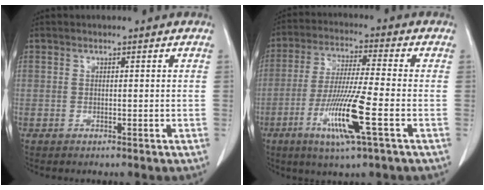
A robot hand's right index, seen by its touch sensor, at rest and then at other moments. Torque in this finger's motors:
{"motor_torque": [1.53, -0.61, 0.83, 0.12]}